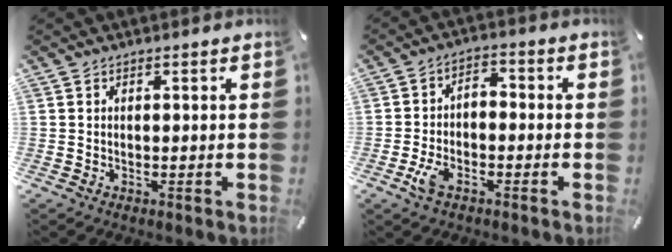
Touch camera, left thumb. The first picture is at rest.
{"total": 6.5, "force": [-3.1, 3.6, 4.5], "torque": [-0.098, 0.014, -0.061]}